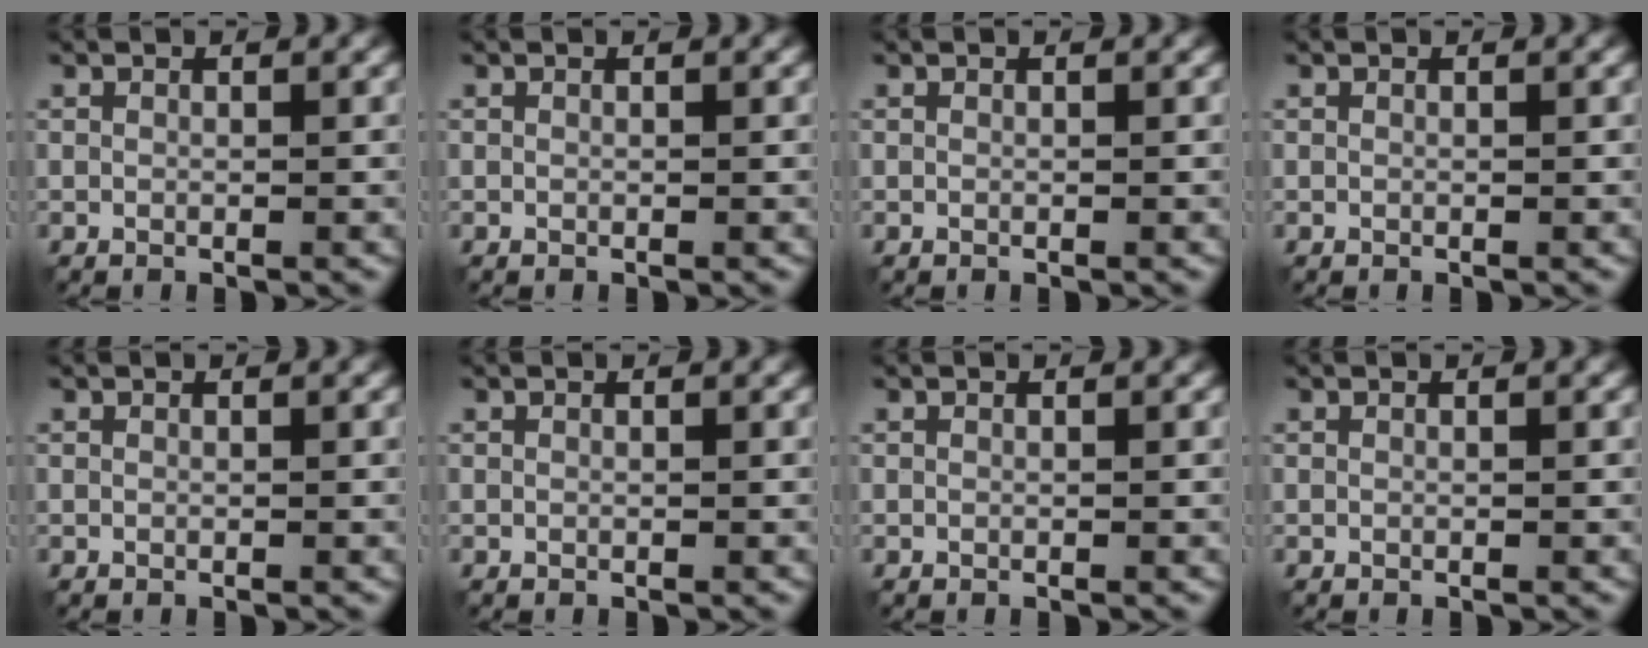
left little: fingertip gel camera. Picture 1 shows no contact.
{"total": 0.0}
{"total": 0.0}
{"total": 0.0}
{"total": 0.0}
{"total": 0.0}
{"total": 0.0}
{"total": 0.0}